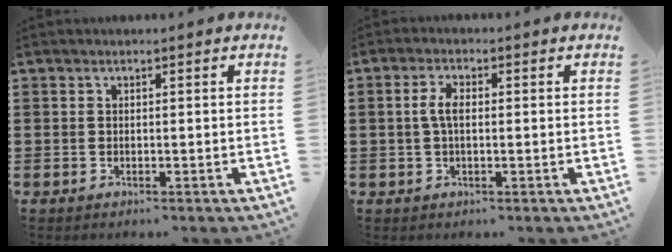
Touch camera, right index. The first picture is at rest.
{"total": 3.4, "force": [0.1, 1.5, 3.0], "torque": [-0.067, 0.003, -0.003]}